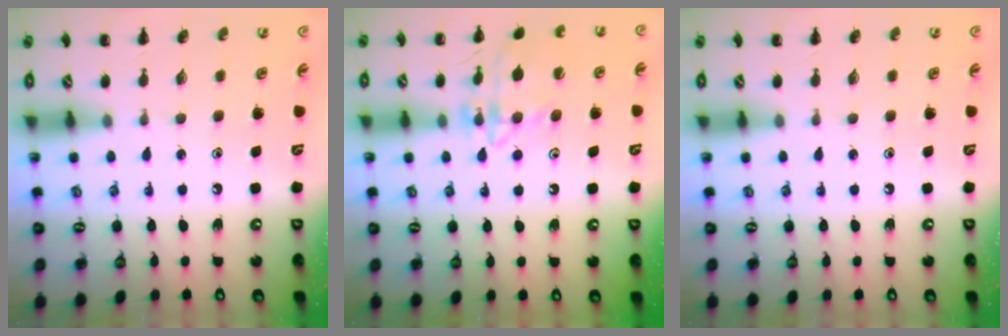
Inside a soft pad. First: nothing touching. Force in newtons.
{"total": 14.9, "press": 14.8, "slide": 1.2}
{"total": 0.0}